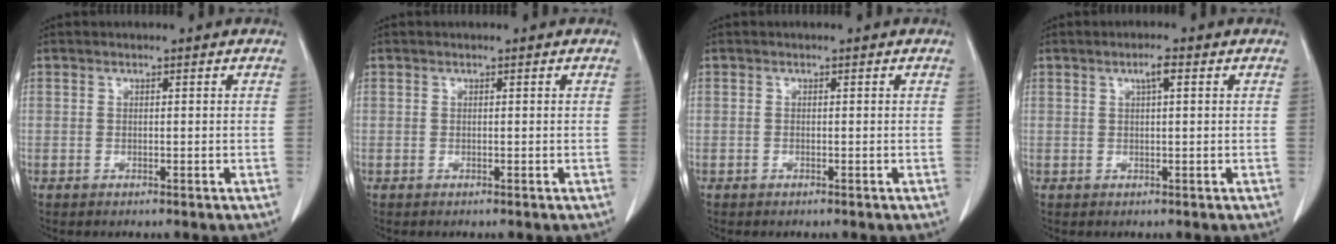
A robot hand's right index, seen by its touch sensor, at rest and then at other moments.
{"total": 0.0}
{"total": 0.0}
{"total": 2.0, "force": [0.8, 0.2, 1.8], "torque": [-0.034, 0.003, 0.013]}